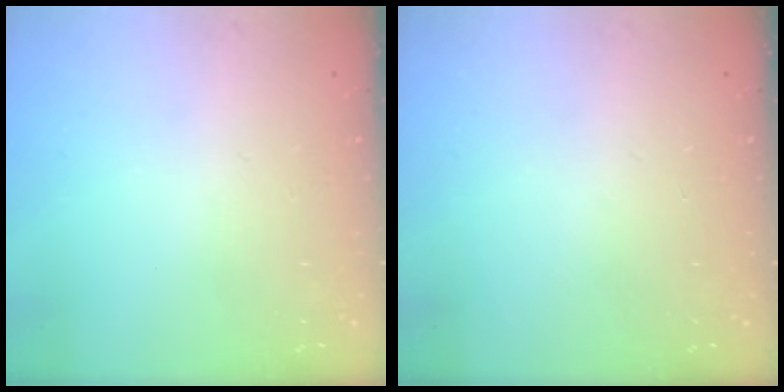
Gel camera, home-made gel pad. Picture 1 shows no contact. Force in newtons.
{"total": 0.0}